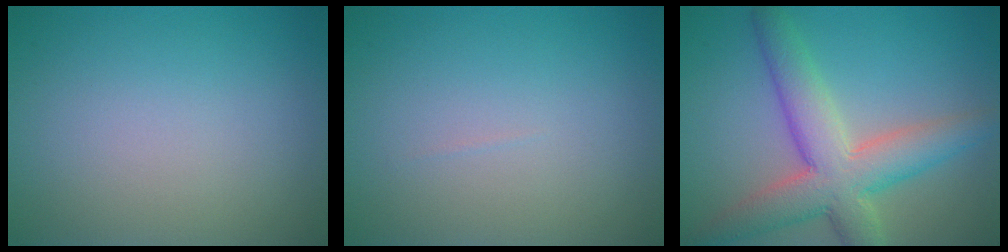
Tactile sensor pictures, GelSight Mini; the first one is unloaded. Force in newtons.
{"total": 0.0}
{"total": 7.4, "press": 7.4, "slide": 0.3}